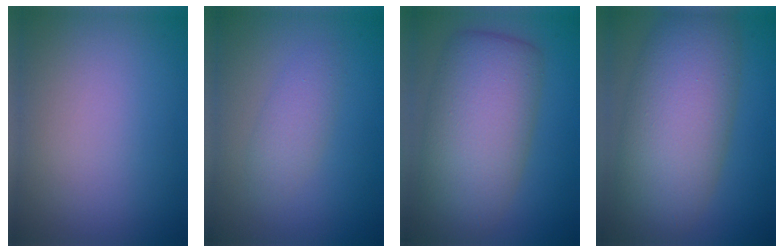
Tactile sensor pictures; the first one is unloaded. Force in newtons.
{"total": 2.0, "press": 2.0, "slide": 0.1}
{"total": 7.9, "press": 7.9, "slide": 0.4}
{"total": 9.9, "press": 9.9, "slide": 0.4}